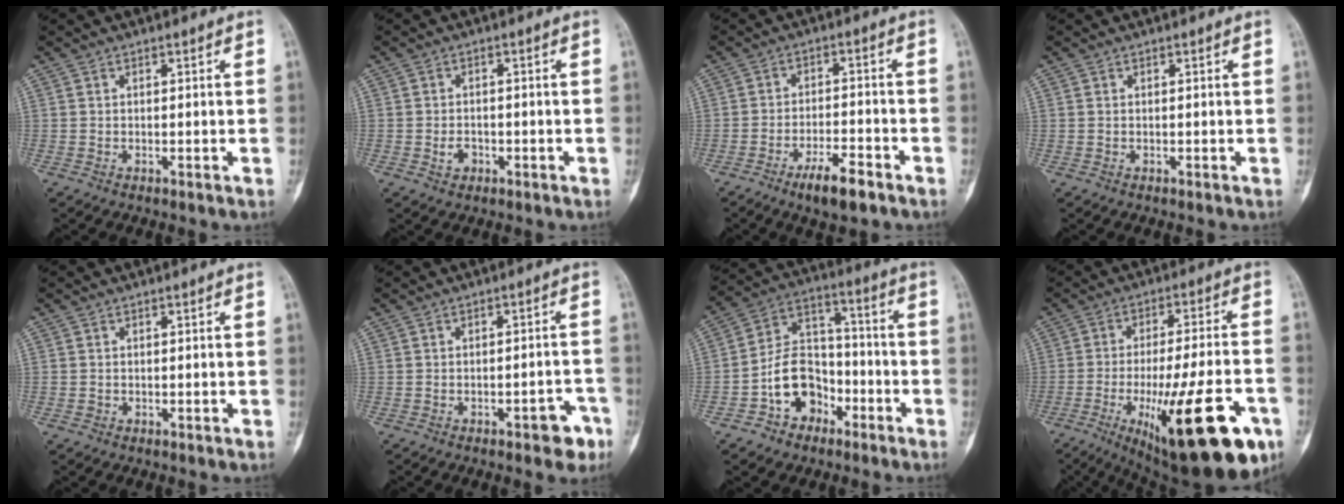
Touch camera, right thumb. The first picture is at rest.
{"total": 2.5, "force": [-0.9, 1.9, 1.3], "torque": [-0.013, 0.006, -0.012]}
{"total": 7.2, "force": [-4.7, 2.0, 5.0], "torque": [-0.083, 0.024, -0.076]}
{"total": 0.0}
{"total": 0.5, "force": [-0.1, 0.5, 0.1], "torque": [0.002, 0.003, -0.001]}
{"total": 5.2, "force": [-2.9, 2.2, 3.7], "torque": [-0.026, 0.027, -0.031]}
{"total": 12.4, "force": [-5.5, 9.1, 6.4], "torque": [-0.076, 0.064, -0.100]}
{"total": 26.3, "force": [-10.5, 7.7, 22.8], "torque": [-0.302, 0.020, -0.141]}